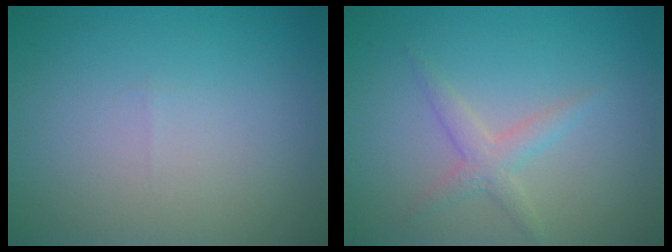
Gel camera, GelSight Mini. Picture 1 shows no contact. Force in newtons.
{"total": 1.9, "press": 1.9, "slide": 0.0}